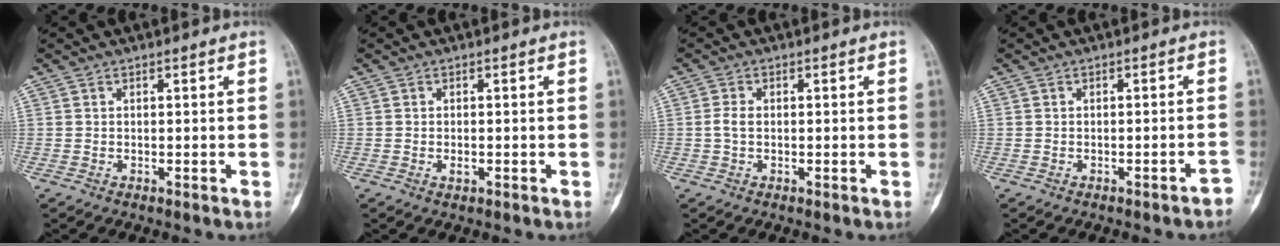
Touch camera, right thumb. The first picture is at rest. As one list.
[{"total": 1.1, "force": [-0.3, 0.6, 0.9], "torque": [-0.013, 0.001, -0.003]}, {"total": 2.0, "force": [-0.1, 1.2, 1.6], "torque": [-0.034, 0.004, -0.006]}, {"total": 1.8, "force": [-1.5, 0.3, 1.0], "torque": [-0.015, 0.018, -0.013]}]